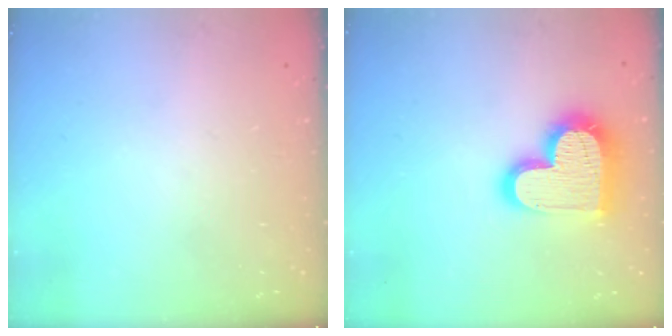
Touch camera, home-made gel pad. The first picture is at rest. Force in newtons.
{"total": 19.8, "press": 19.7, "slide": 1.3}